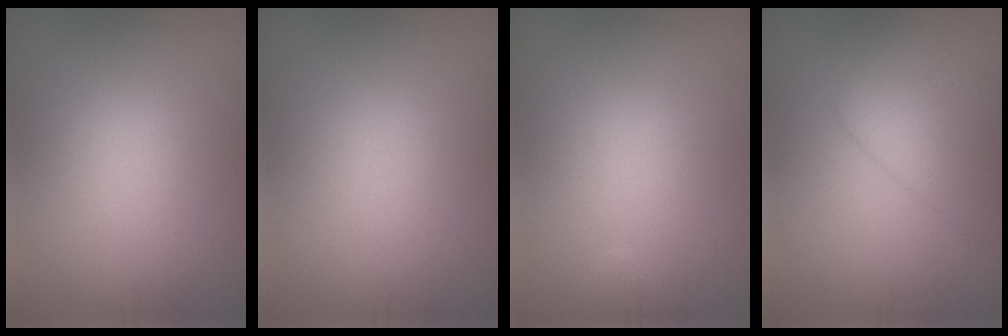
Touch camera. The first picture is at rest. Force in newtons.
{"total": 0.0}
{"total": 0.8, "press": 0.8, "slide": 0.1}
{"total": 4.5, "press": 4.5, "slide": 0.2}